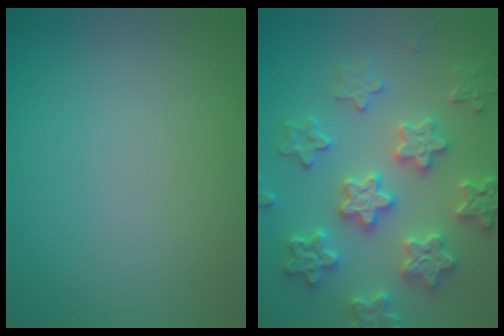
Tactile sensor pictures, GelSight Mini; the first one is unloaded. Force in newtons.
{"total": 6.1, "press": 6.0, "slide": 1.3}